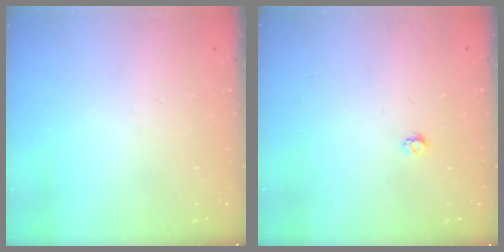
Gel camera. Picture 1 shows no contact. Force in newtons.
{"total": 3.2, "press": 3.2, "slide": 0.3}